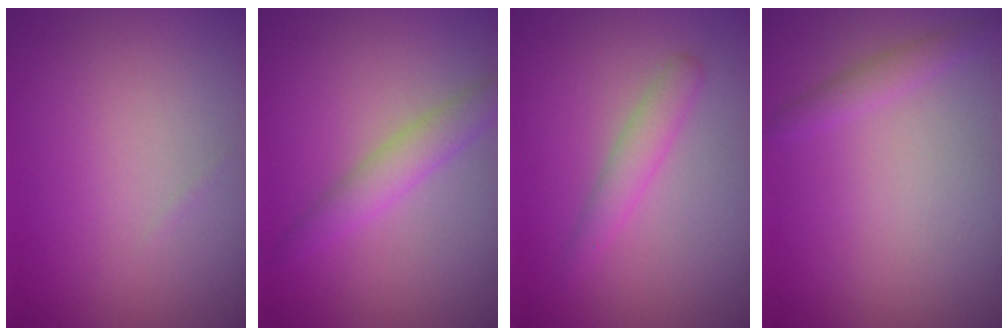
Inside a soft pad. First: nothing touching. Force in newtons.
{"total": 2.6, "press": 2.6, "slide": 0.0}
{"total": 1.9, "press": 1.9, "slide": 0.1}
{"total": 1.3, "press": 1.3, "slide": 0.1}